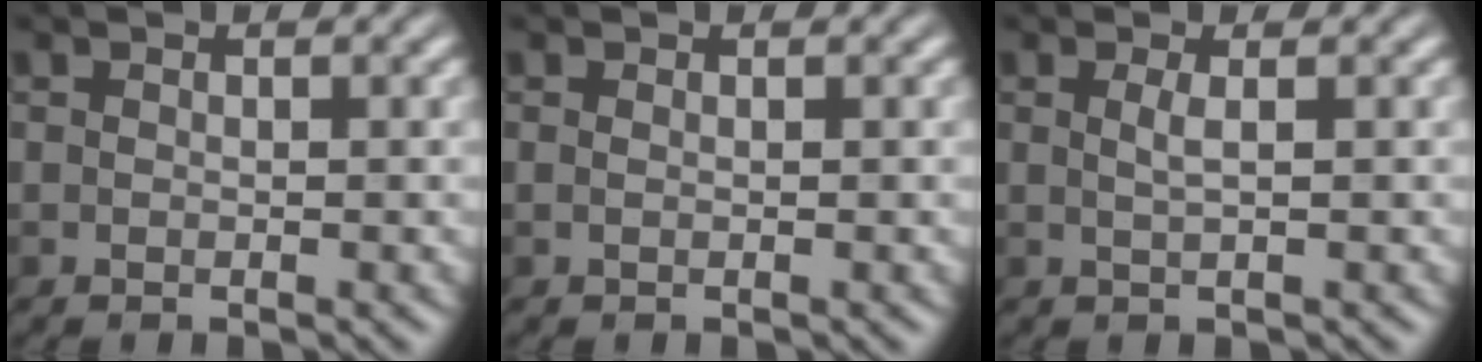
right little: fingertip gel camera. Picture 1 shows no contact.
{"total": 0.0}
{"total": 0.8, "force": [0.2, -0.2, 0.7], "torque": [-0.019, 0.002, 0.008]}